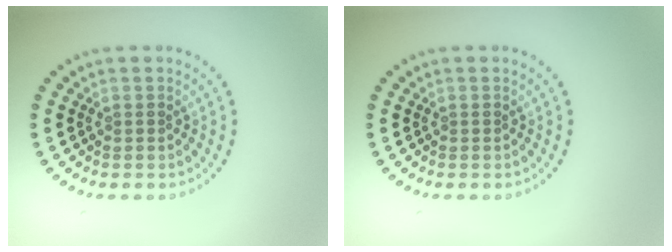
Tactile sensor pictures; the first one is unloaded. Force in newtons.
{"total": 0.0}